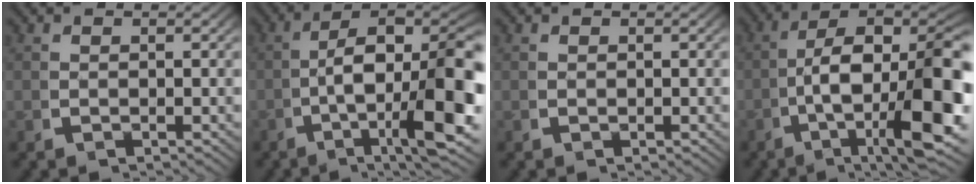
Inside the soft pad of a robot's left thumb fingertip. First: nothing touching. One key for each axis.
{"total": 15.0, "fx": -1.3, "fy": 8.1, "fz": 12.6, "tx": -0.200, "ty": -0.064, "tz": -0.004}
{"total": 0.0}
{"total": 16.8, "fx": -1.7, "fy": 9.2, "fz": 13.9, "tx": -0.230, "ty": -0.076, "tz": -0.004}